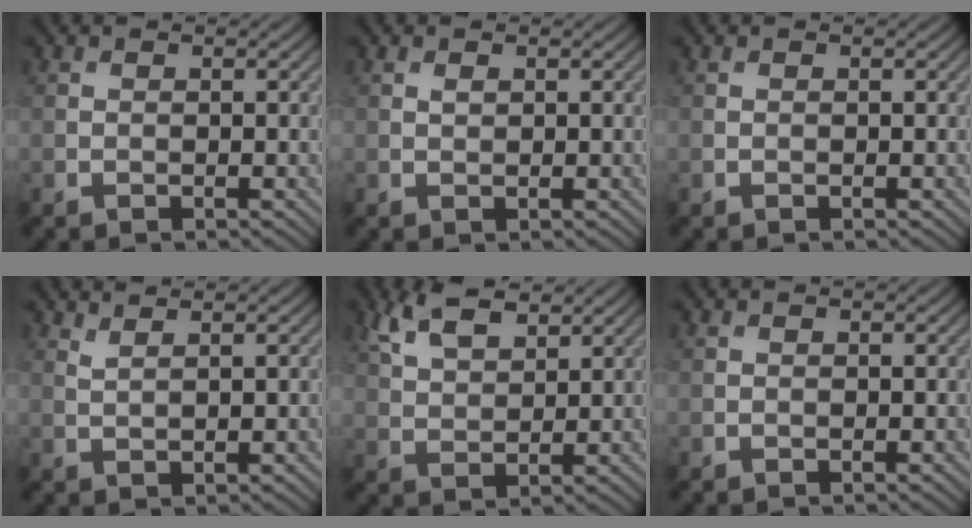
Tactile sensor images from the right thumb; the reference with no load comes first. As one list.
[{"total": 0.6, "force": [0.4, 0.3, 0.4], "torque": [-0.010, -0.002, 0.008]}, {"total": 0.0}, {"total": 1.8, "force": [1.5, 0.3, 1.0], "torque": [-0.019, -0.002, 0.027]}, {"total": 6.4, "force": [4.1, 2.6, 4.1], "torque": [-0.100, 0.008, 0.087]}, {"total": 0.0}]